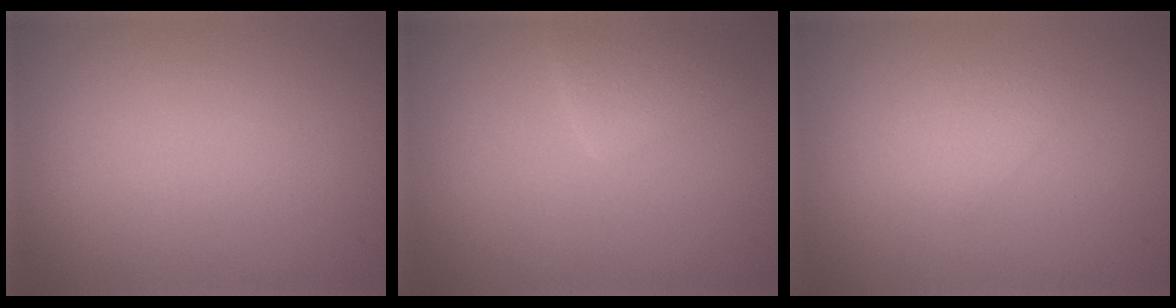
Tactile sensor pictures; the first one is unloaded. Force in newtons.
{"total": 2.4, "press": 2.4, "slide": 0.0}
{"total": 1.4, "press": 1.4, "slide": 0.2}